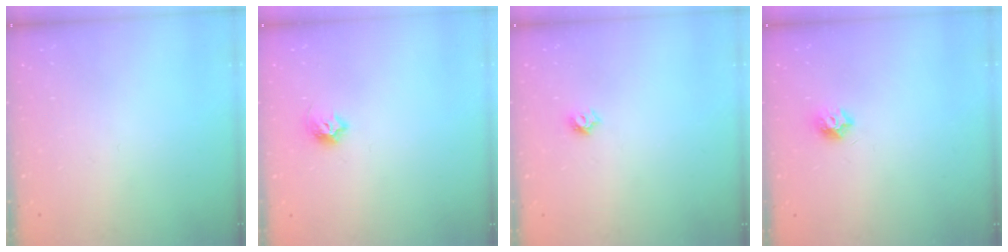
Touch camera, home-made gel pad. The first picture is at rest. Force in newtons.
{"total": 7.1, "press": 7.0, "slide": 0.8}
{"total": 4.8, "press": 4.8, "slide": 0.6}
{"total": 7.4, "press": 7.4, "slide": 0.9}